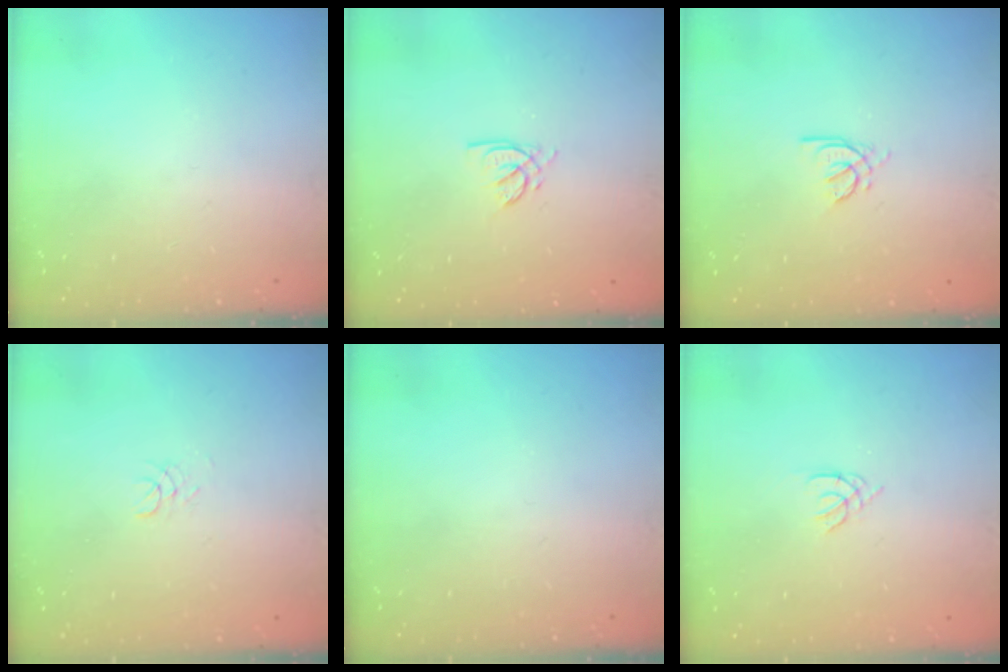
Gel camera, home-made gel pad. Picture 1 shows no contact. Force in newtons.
{"total": 2.6, "press": 2.6, "slide": 0.2}
{"total": 2.1, "press": 2.0, "slide": 0.6}
{"total": 1.7, "press": 1.7, "slide": 0.2}
{"total": 0.0}
{"total": 1.2, "press": 1.2, "slide": 0.3}